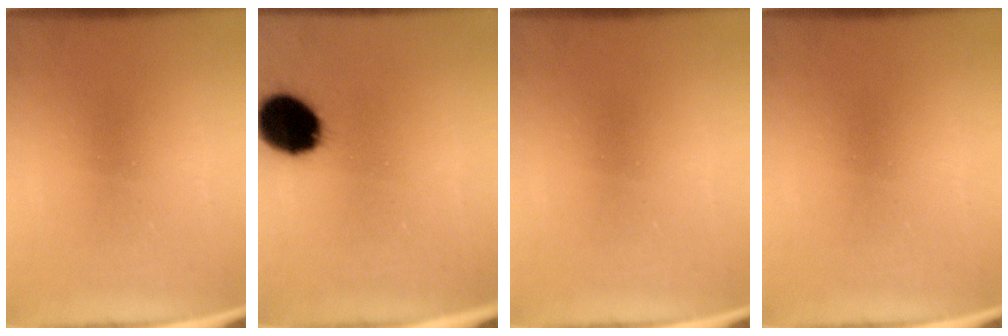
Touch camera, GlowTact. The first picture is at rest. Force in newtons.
{"total": 15.5}
{"total": 0.0}
{"total": 0.0}